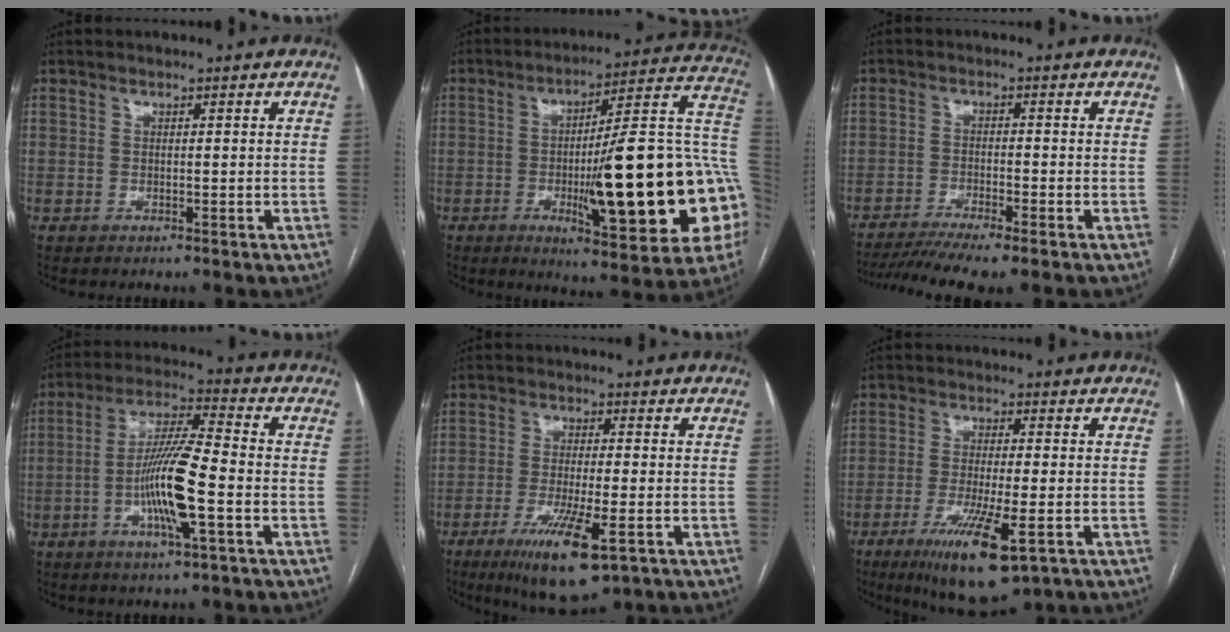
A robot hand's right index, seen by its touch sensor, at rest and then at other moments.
{"total": 26.8, "force": [-4.1, 3.8, 26.2], "torque": [-0.295, 0.013, -0.054]}
{"total": 9.1, "force": [-7.5, -0.1, 5.2], "torque": [-0.080, -0.015, -0.120]}
{"total": 12.1, "force": [-3.2, 0.9, 11.6], "torque": [-0.226, -0.001, -0.061]}
{"total": 10.8, "force": [-5.3, 1.8, 9.2], "torque": [-0.165, -0.029, -0.083]}
{"total": 12.1, "force": [-5.7, 1.9, 10.5], "torque": [-0.185, -0.033, -0.090]}